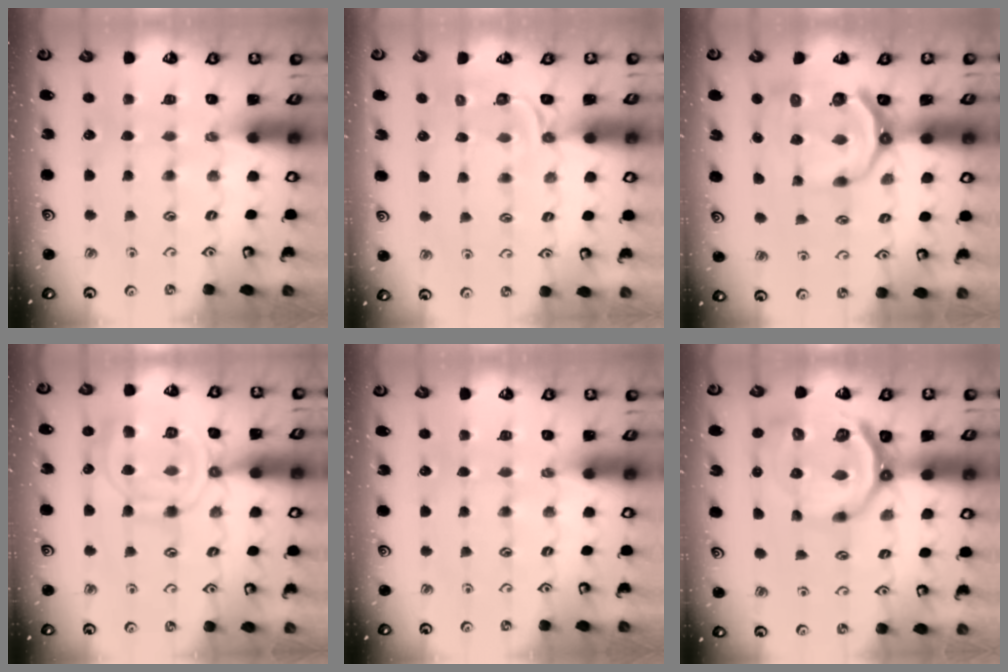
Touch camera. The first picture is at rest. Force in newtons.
{"total": 3.3, "press": 2.8, "slide": 1.7}
{"total": 8.7, "press": 8.0, "slide": 3.4}
{"total": 13.3, "press": 13.2, "slide": 1.2}
{"total": 0.0}
{"total": 13.8, "press": 13.4, "slide": 3.5}